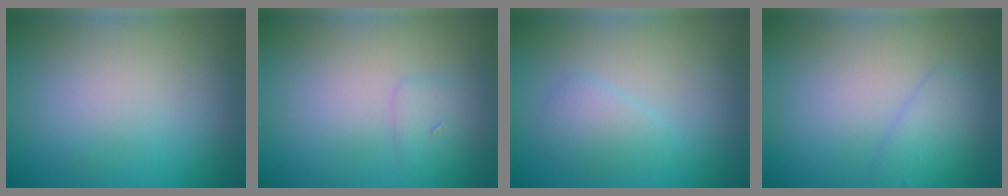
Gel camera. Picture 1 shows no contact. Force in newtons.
{"total": 1.4, "press": 1.4, "slide": 0.1}
{"total": 1.7, "press": 1.7, "slide": 0.1}
{"total": 1.9, "press": 1.9, "slide": 0.1}